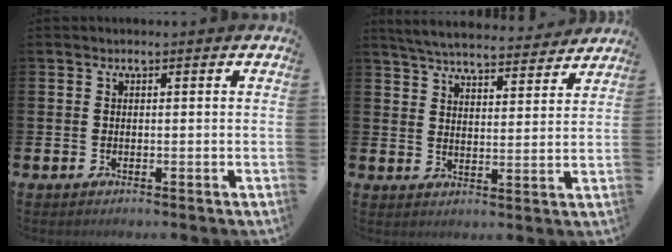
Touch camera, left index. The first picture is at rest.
{"total": 5.8, "force": [5.7, 0.7, 1.0], "torque": [-0.035, -0.042, 0.099]}